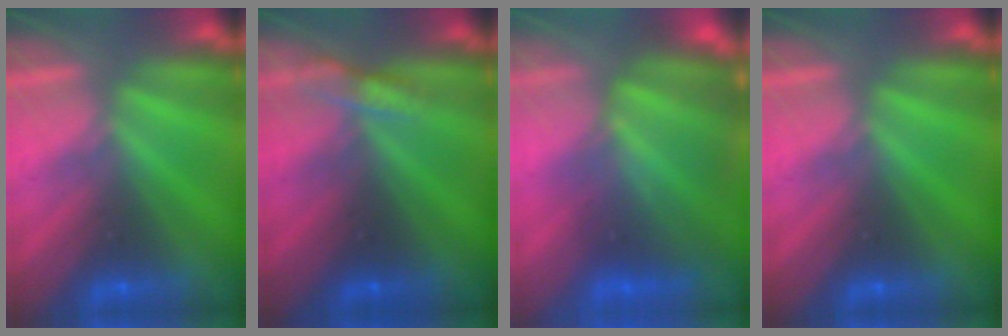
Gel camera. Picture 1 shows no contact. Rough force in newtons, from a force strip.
{"total": 2.7}
{"total": 7.7}
{"total": 0.0}